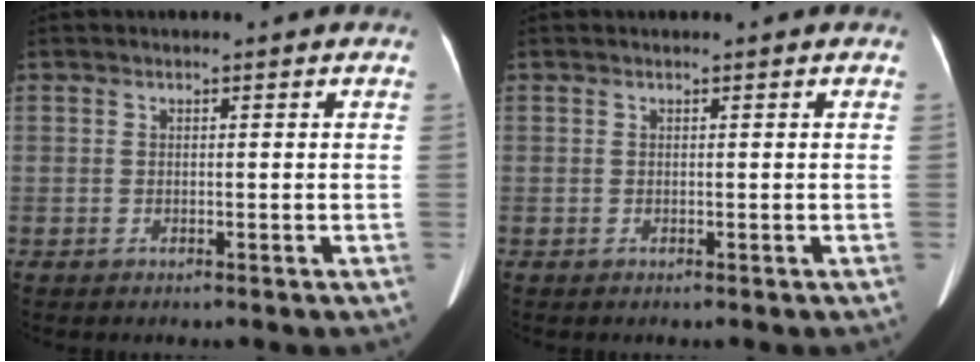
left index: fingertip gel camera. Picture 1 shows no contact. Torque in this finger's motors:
{"motor_torque": [0.01, 0.02, -0.10, -0.05]}